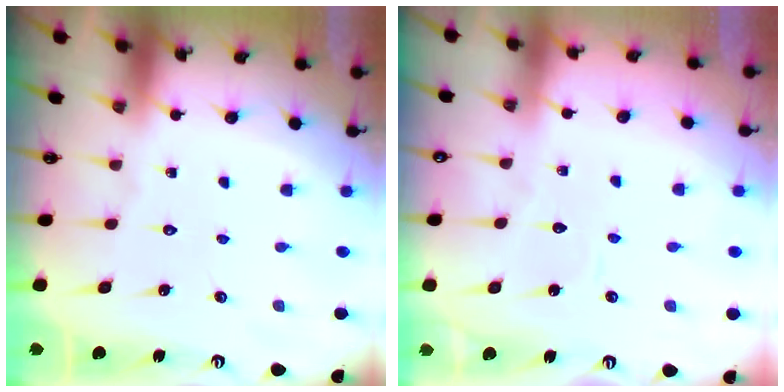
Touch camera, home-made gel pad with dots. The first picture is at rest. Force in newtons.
{"total": 2.6, "press": 2.6, "slide": 0.3}